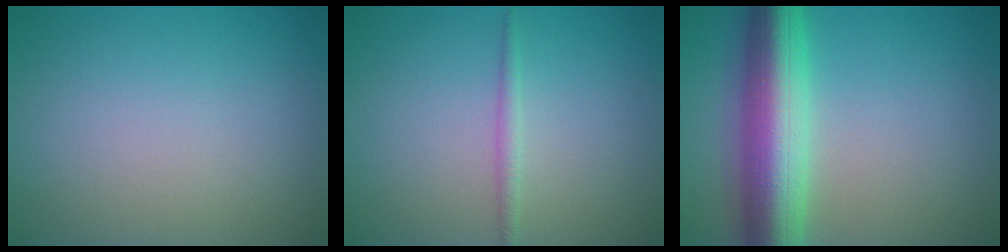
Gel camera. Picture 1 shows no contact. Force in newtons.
{"total": 1.2, "press": 1.2, "slide": 0.1}
{"total": 9.8, "press": 9.8, "slide": 0.3}